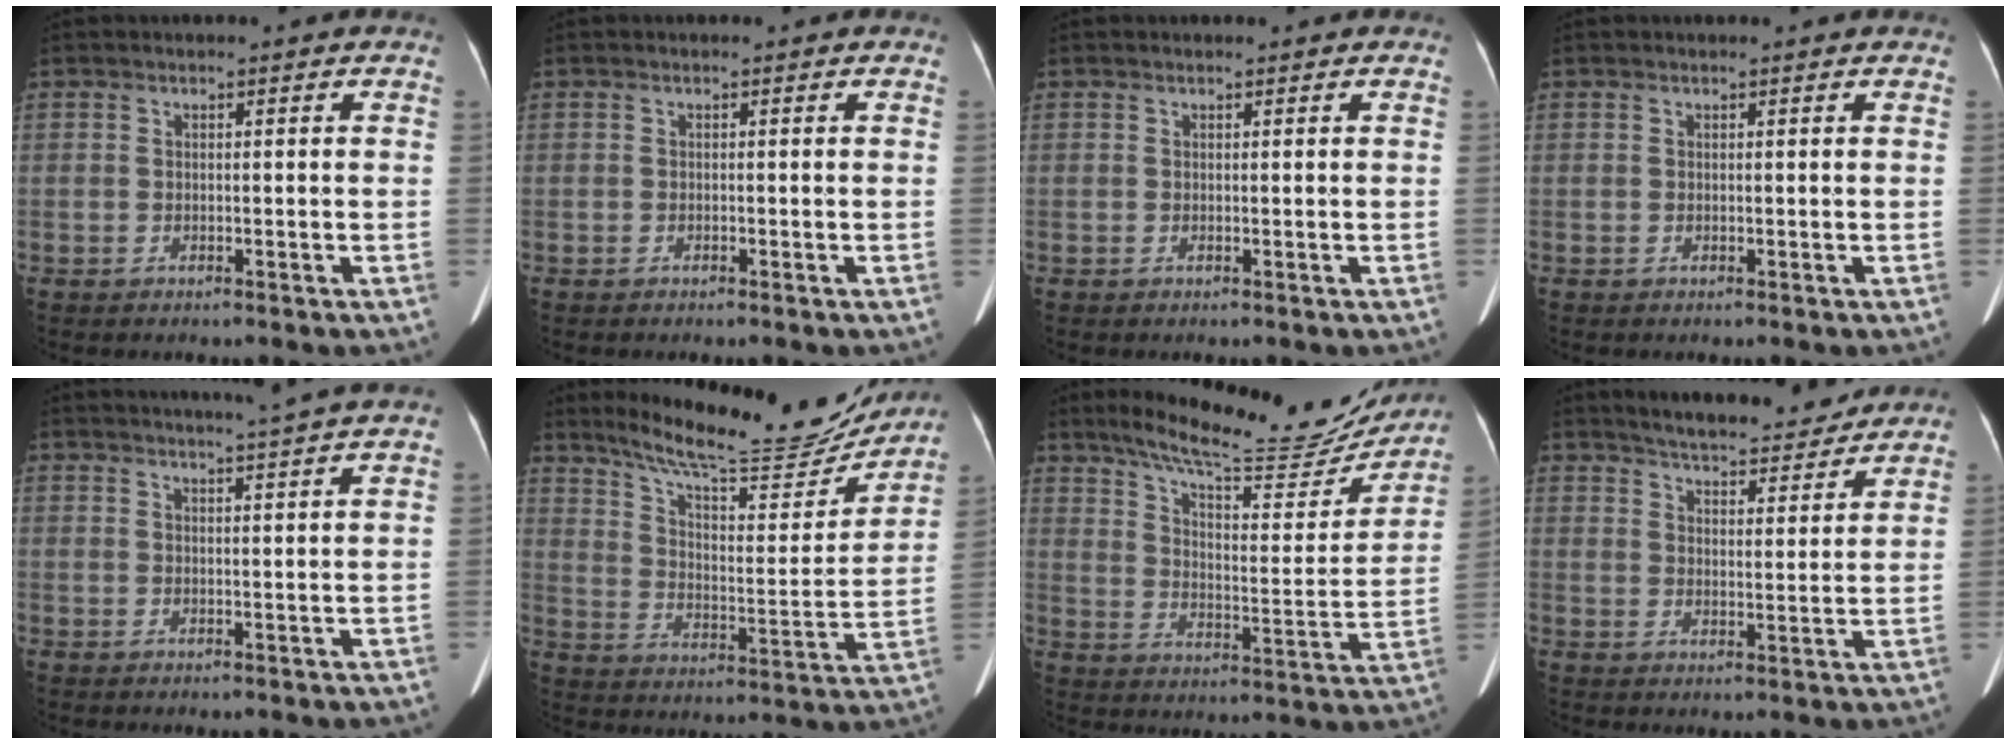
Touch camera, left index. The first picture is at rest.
{"total": 0.0}
{"total": 0.0}
{"total": 0.6, "force": [0.6, 0.0, 0.1], "torque": [-0.004, 0.001, 0.004]}
{"total": 6.7, "force": [5.9, -1.6, 2.7], "torque": [-0.037, 0.002, 0.073]}
{"total": 20.4, "force": [18.5, 3.0, 7.9], "torque": [-0.125, -0.021, 0.267]}
{"total": 21.3, "force": [19.1, 3.6, 8.9], "torque": [-0.131, -0.020, 0.262]}
{"total": 13.0, "force": [12.0, 2.1, 4.5], "torque": [-0.062, 0.000, 0.168]}